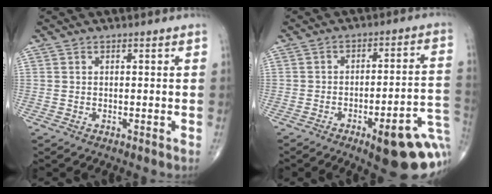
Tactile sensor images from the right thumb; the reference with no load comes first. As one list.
[{"total": 17.9, "force": [-7.4, 5.1, 15.4], "torque": [-0.137, 0.045, -0.083]}]